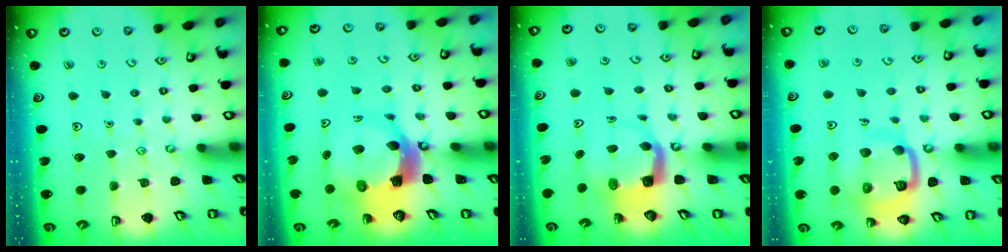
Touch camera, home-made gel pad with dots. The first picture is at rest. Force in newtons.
{"total": 10.5, "press": 10.4, "slide": 1.3}
{"total": 4.8, "press": 4.8, "slide": 0.4}
{"total": 14.9, "press": 14.8, "slide": 1.6}